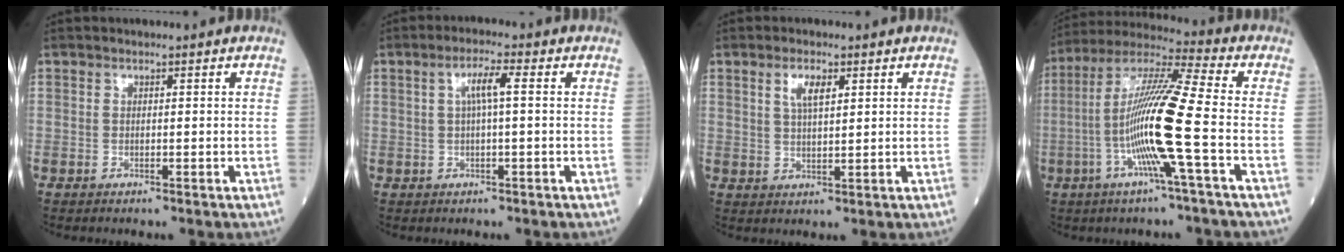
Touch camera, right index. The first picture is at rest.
{"total": 3.7, "force": [0.7, 0.2, 3.6], "torque": [-0.069, 0.009, 0.014]}
{"total": 3.7, "force": [1.7, 1.1, 3.1], "torque": [-0.060, 0.003, 0.033]}
{"total": 14.5, "force": [-3.5, -1.2, 14.1], "torque": [-0.276, 0.000, -0.078]}